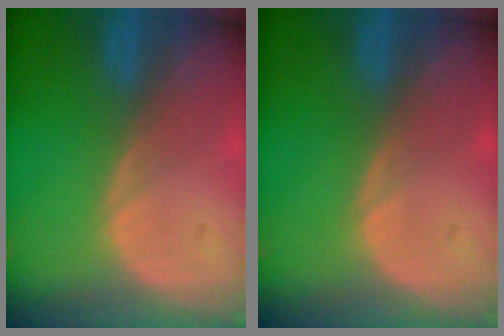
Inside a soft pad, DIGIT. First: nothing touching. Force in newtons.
{"total": 0.0}